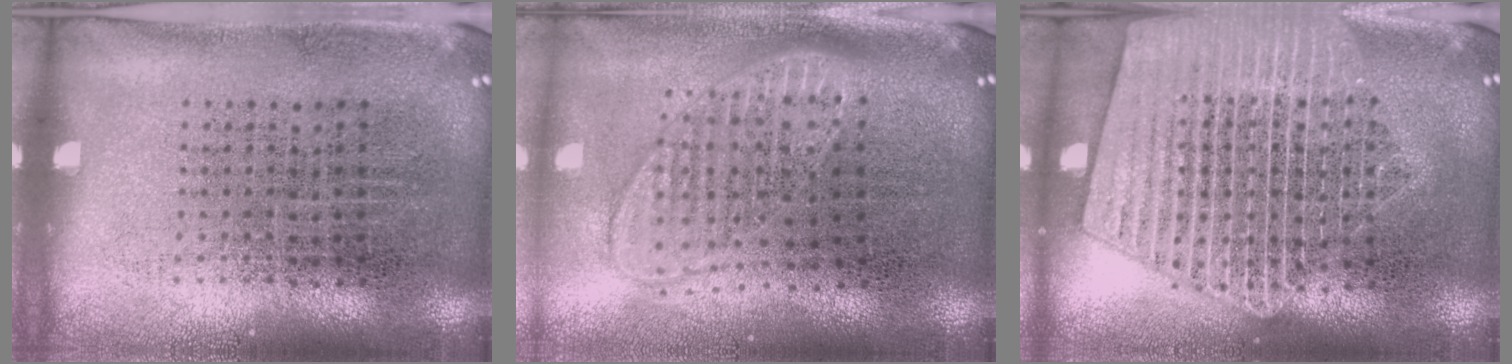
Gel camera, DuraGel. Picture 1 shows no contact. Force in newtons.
{"total": 1.8, "press": 1.5, "slide": 1.0}
{"total": 3.8, "press": 3.8, "slide": 0.4}